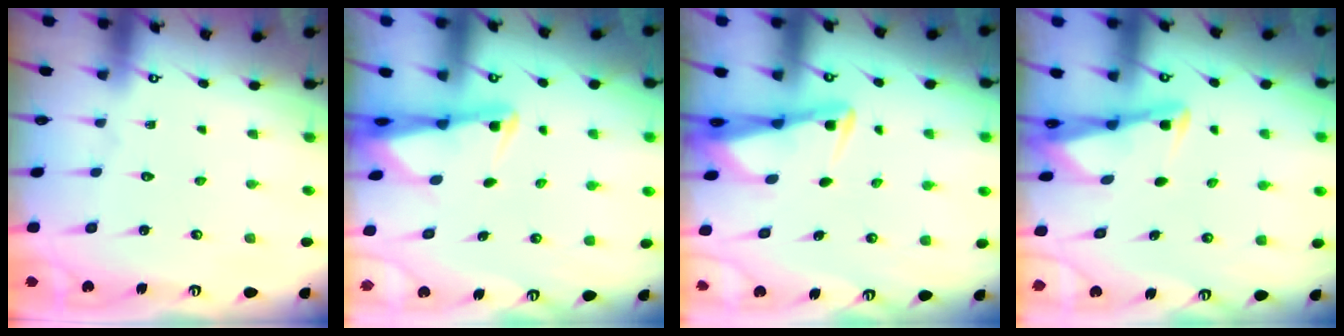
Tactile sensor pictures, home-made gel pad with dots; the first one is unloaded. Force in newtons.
{"total": 2.6, "press": 2.5, "slide": 0.5}
{"total": 2.6, "press": 2.6, "slide": 0.5}
{"total": 2.8, "press": 2.8, "slide": 0.2}